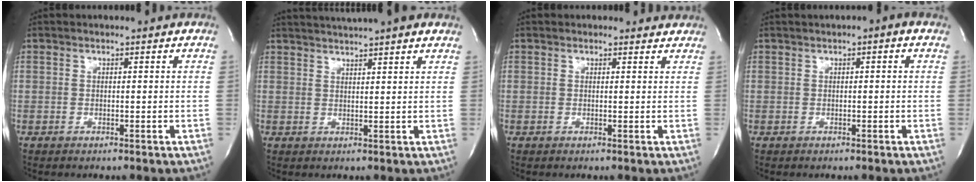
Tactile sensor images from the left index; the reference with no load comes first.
{"total": 9.8, "force": [8.5, 0.3, 4.8], "torque": [-0.082, 0.025, 0.109]}
{"total": 1.9, "force": [1.7, 0.8, -0.4], "torque": [0.004, -0.006, 0.005]}
{"total": 0.8, "force": [-0.2, 0.1, 0.8], "torque": [-0.009, -0.003, -0.008]}